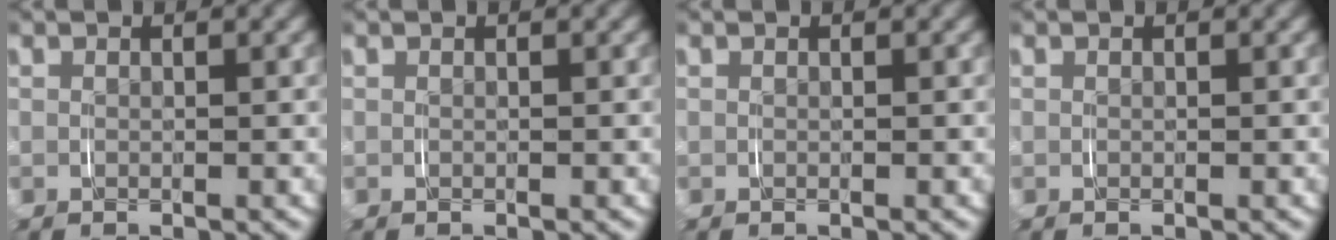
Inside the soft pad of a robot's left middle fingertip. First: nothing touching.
{"total": 0.0}
{"total": 0.0}
{"total": 0.0}